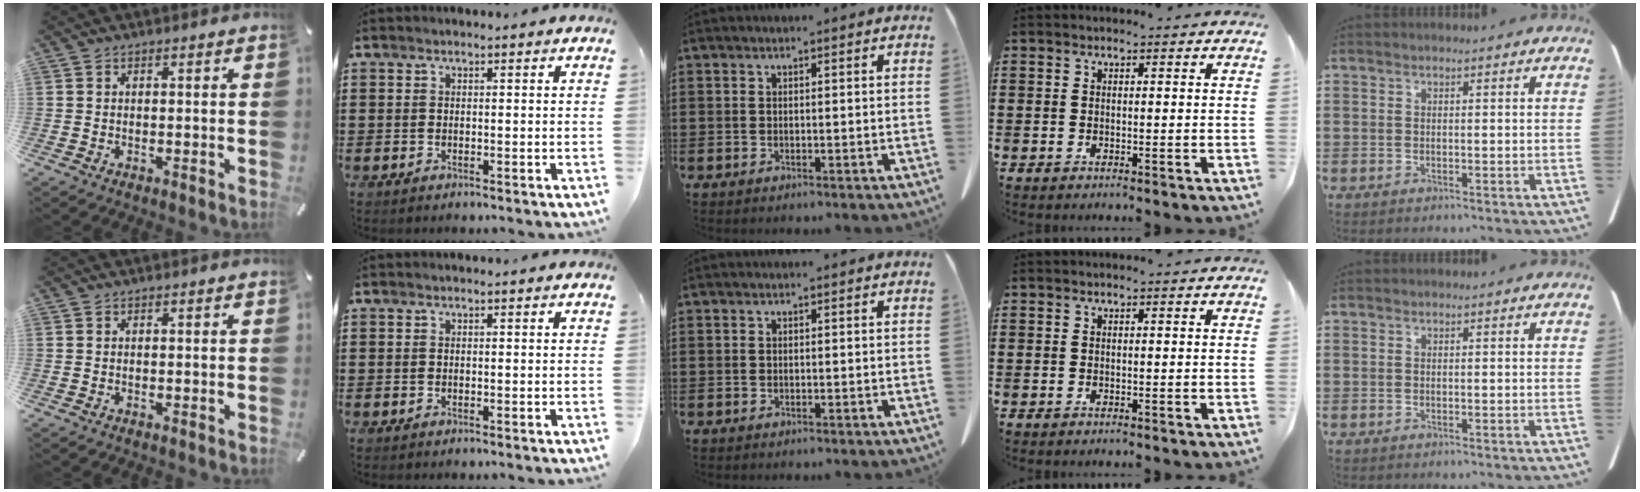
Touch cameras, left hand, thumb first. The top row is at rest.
{}